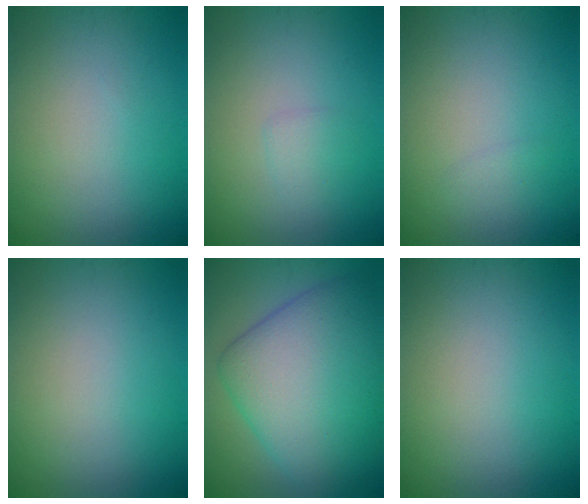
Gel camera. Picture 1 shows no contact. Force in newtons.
{"total": 1.1, "press": 1.1, "slide": 0.1}
{"total": 0.6, "press": 0.6, "slide": 0.0}
{"total": 0.0}
{"total": 11.4, "press": 11.4, "slide": 0.1}
{"total": 0.0}